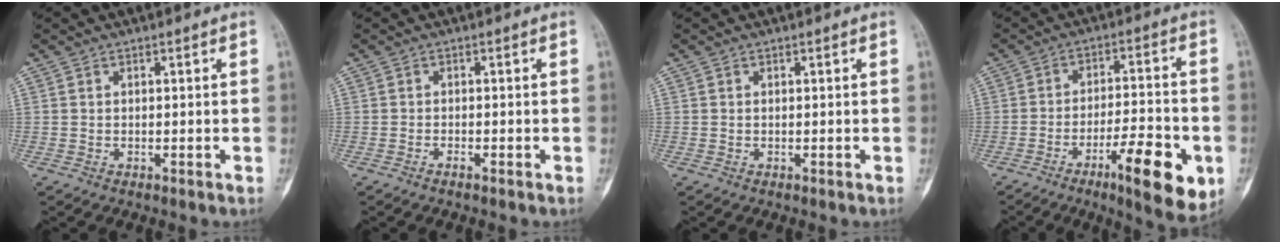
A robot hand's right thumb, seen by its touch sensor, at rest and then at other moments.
{"total": 0.8, "force": [-0.6, 0.2, 0.5], "torque": [-0.013, 0.003, -0.013]}
{"total": 0.0}
{"total": 14.5, "force": [-6.1, 3.8, 12.6], "torque": [-0.180, 0.019, -0.089]}